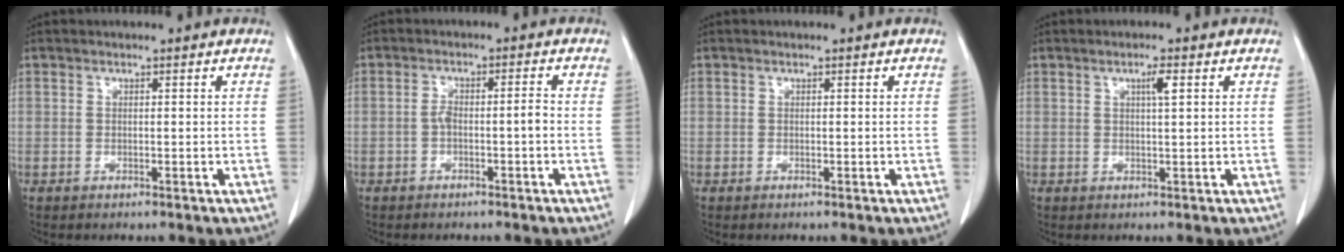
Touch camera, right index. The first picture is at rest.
{"total": 3.0, "force": [-0.9, 0.6, 2.8], "torque": [-0.048, 0.009, -0.014]}
{"total": 0.0}
{"total": 2.1, "force": [0.8, 0.0, 1.9], "torque": [-0.036, -0.001, 0.013]}